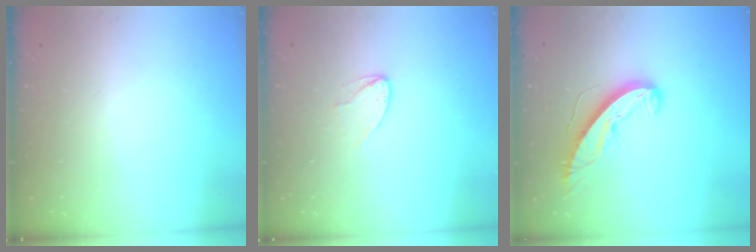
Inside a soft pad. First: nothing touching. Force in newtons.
{"total": 3.7, "press": 3.7, "slide": 0.3}
{"total": 9.9, "press": 9.9, "slide": 0.3}